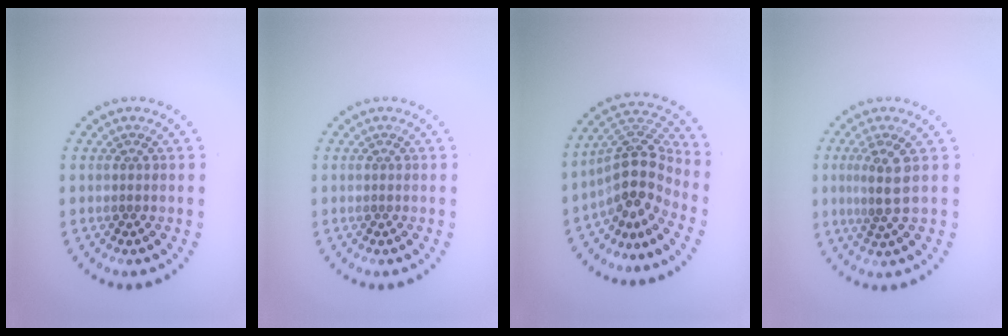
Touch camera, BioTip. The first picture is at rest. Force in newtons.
{"total": 0.0}
{"total": 4.7, "press": 3.7, "slide": 2.8}
{"total": 2.6, "press": 2.3, "slide": 1.2}